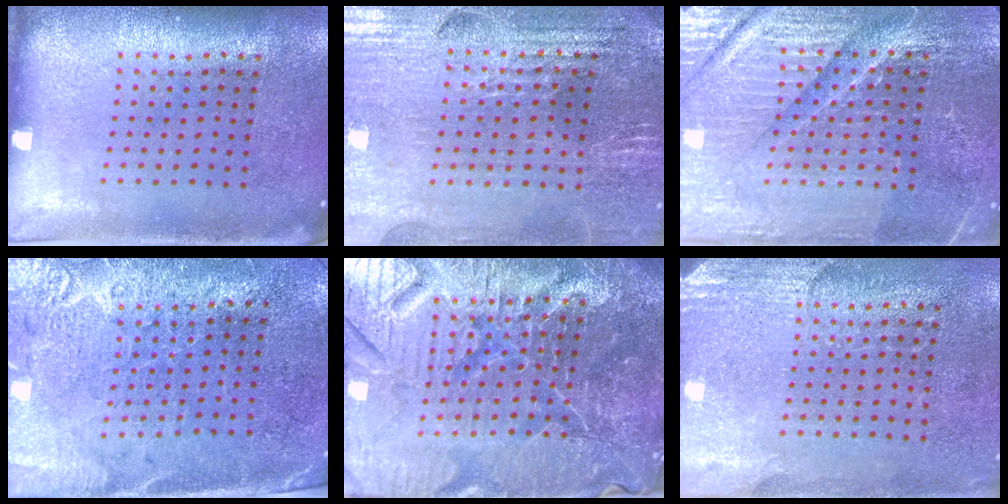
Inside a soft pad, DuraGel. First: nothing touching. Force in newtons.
{"total": 2.8, "press": 2.8, "slide": 0.4}
{"total": 4.9, "press": 4.6, "slide": 1.7}
{"total": 2.9, "press": 2.6, "slide": 1.2}
{"total": 6.9, "press": 6.2, "slide": 3.0}
{"total": 2.6, "press": 2.3, "slide": 1.2}